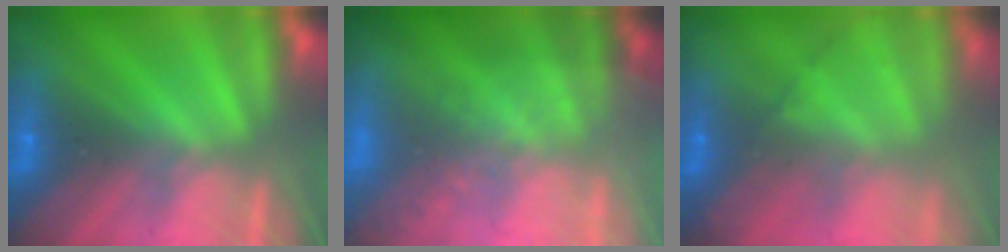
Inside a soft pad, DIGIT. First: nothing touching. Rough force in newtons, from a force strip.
{"total": 7.7}
{"total": 7.4}